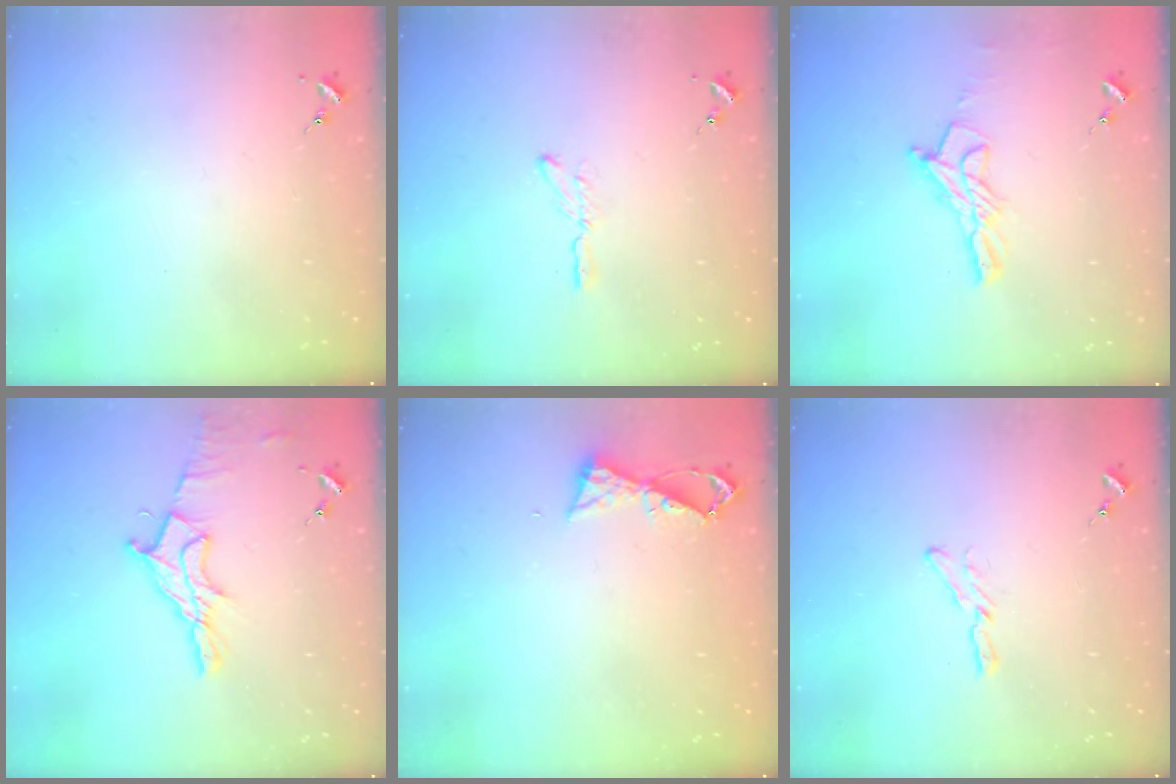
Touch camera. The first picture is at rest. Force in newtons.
{"total": 2.9, "press": 2.9, "slide": 0.3}
{"total": 11.7, "press": 11.7, "slide": 0.9}
{"total": 12.1, "press": 12.0, "slide": 1.0}
{"total": 5.4, "press": 5.4, "slide": 0.6}
{"total": 5.9, "press": 5.9, "slide": 0.5}